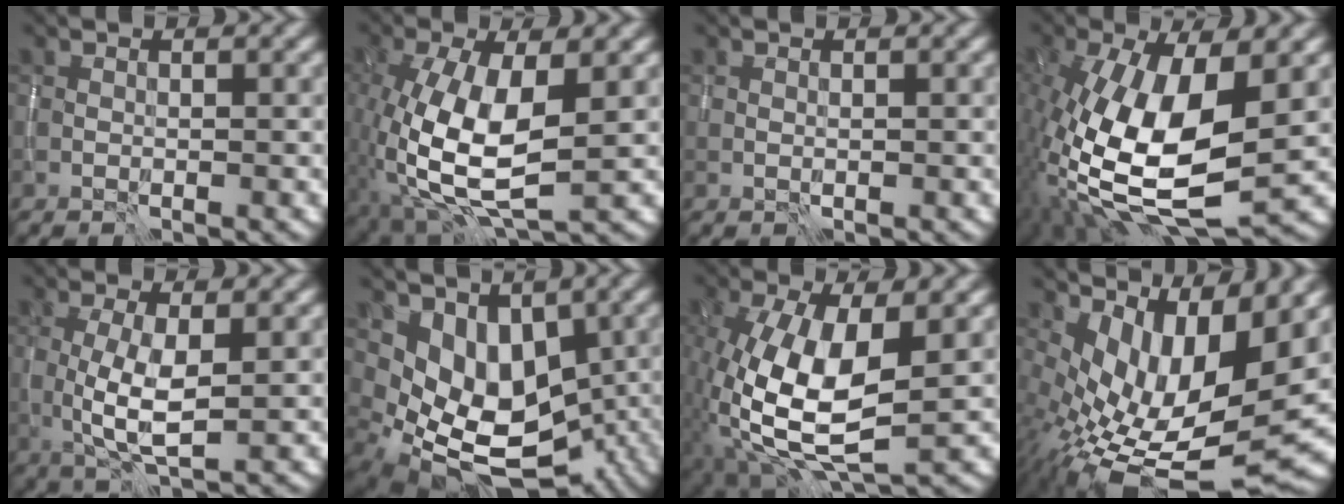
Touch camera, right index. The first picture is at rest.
{"total": 9.0, "force": [-1.3, 4.0, 8.0], "torque": [-0.182, -0.007, -0.022]}
{"total": 0.0}
{"total": 13.5, "force": [-1.0, 6.1, 12.0], "torque": [-0.244, -0.021, -0.016]}
{"total": 4.8, "force": [-0.2, 1.5, 4.5], "torque": [-0.095, -0.006, 0.000]}
{"total": 9.2, "force": [0.3, 6.8, 6.2], "torque": [-0.086, -0.025, 0.024]}
{"total": 10.1, "force": [-1.3, 4.7, 8.9], "torque": [-0.200, -0.007, -0.024]}
{"total": 13.6, "force": [0.7, 6.7, 11.8], "torque": [-0.186, -0.012, 0.026]}